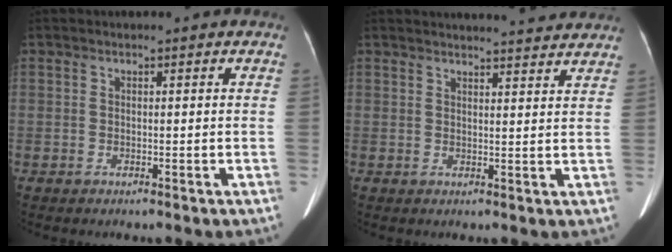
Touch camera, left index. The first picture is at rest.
{"total": 10.5, "force": [10.0, 0.7, 3.1], "torque": [-0.040, 0.005, 0.111]}